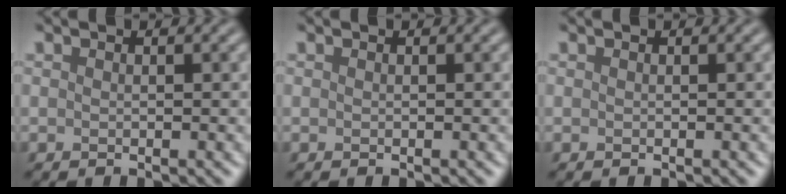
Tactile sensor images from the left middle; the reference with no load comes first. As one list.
[{"total": 0.0}, {"total": 0.0}]